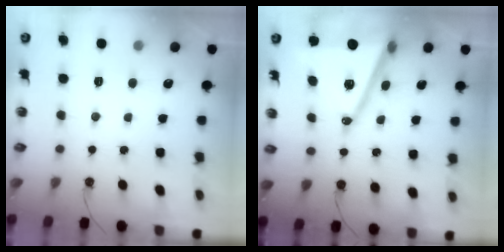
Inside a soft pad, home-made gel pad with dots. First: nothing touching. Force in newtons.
{"total": 17.6, "press": 17.2, "slide": 3.8}